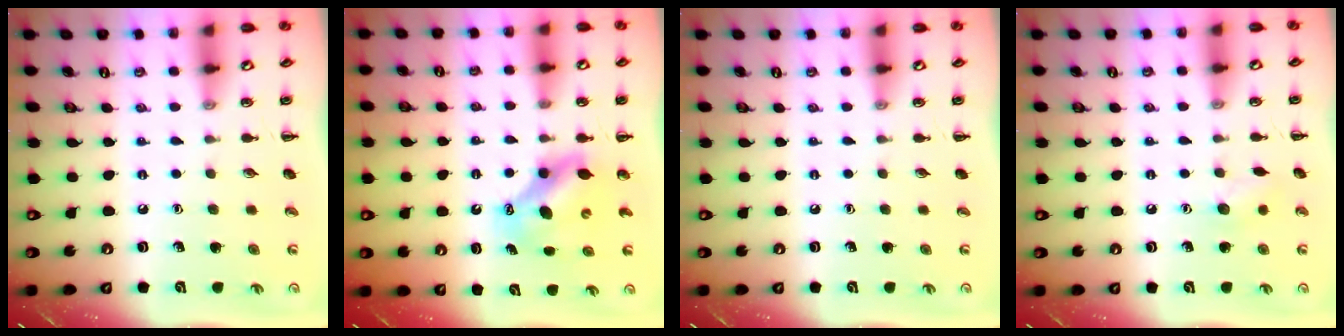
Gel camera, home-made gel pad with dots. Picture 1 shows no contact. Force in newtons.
{"total": 7.5, "press": 7.3, "slide": 1.4}
{"total": 0.0}
{"total": 6.1, "press": 6.1, "slide": 0.9}